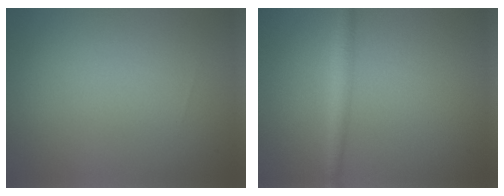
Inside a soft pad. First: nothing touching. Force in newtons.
{"total": 2.0, "press": 2.0, "slide": 0.0}